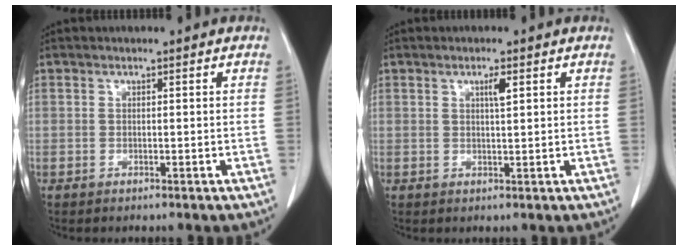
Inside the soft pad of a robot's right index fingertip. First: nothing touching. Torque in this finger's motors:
{"motor_torque": [0.08, 0.01, 0.04, 0.02]}